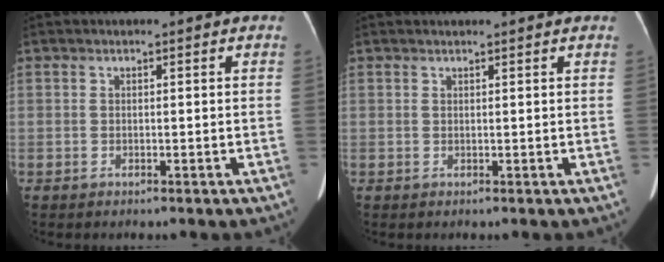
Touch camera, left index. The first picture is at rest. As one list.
[{"total": 2.6, "force": [2.5, 0.1, 0.8], "torque": [-0.011, 0.020, 0.030]}]